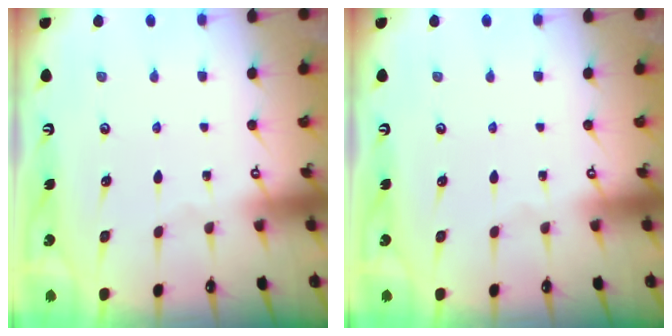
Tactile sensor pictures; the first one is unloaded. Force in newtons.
{"total": 0.0}